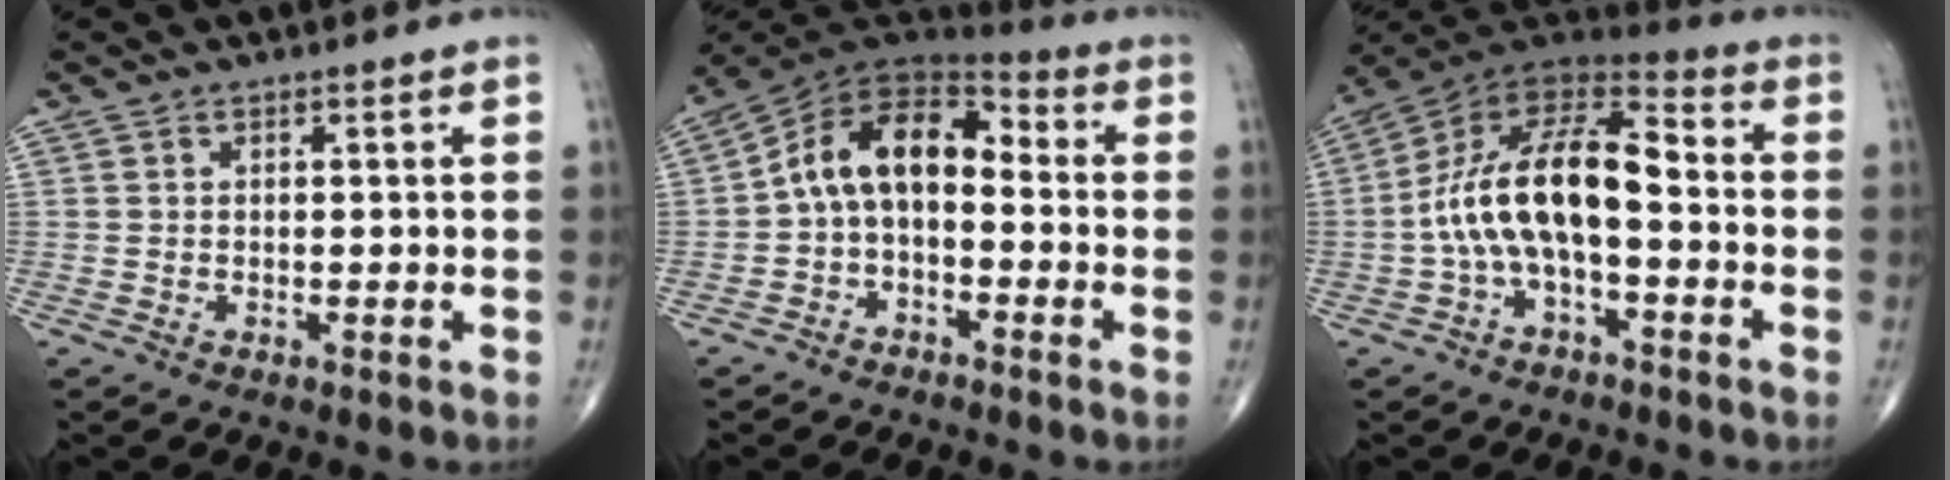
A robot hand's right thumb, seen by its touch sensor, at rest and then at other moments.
{"total": 12.2, "force": [-0.9, 7.6, 9.5], "torque": [-0.141, 0.058, -0.032]}
{"total": 16.3, "force": [-2.2, 7.7, 14.2], "torque": [-0.252, 0.057, -0.049]}